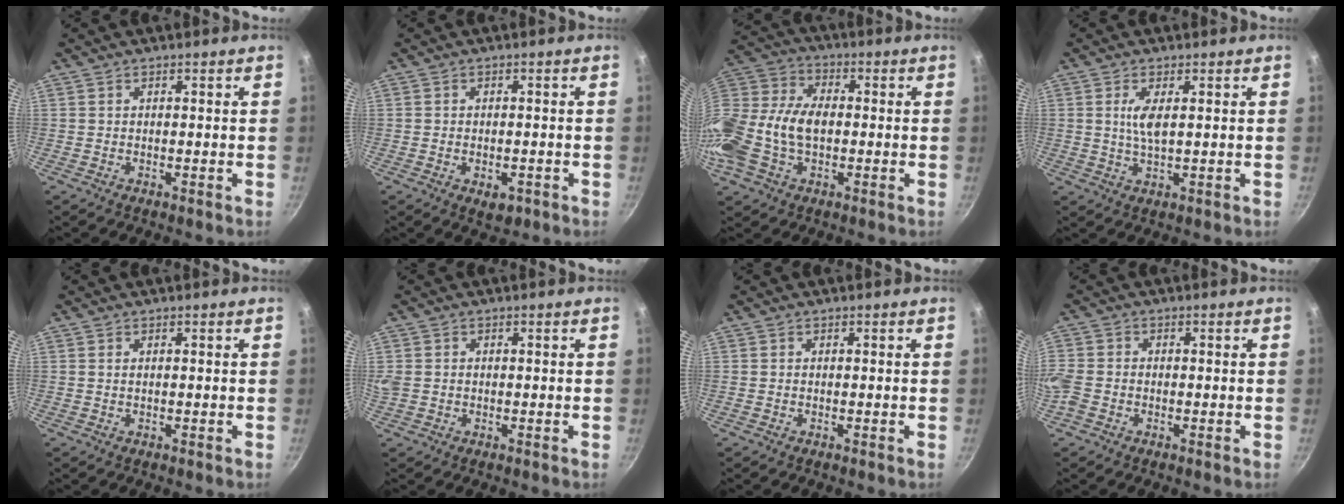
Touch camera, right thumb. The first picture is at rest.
{"total": 3.6, "force": [-1.4, 2.2, 2.5], "torque": [-0.028, 0.003, -0.016]}
{"total": 18.7, "force": [-2.3, 12.6, 13.6], "torque": [-0.285, 0.036, -0.054]}
{"total": 4.2, "force": [0.9, 1.4, 3.8], "torque": [-0.077, -0.003, 0.019]}
{"total": 0.5, "force": [0.1, 0.3, 0.4], "torque": [-0.008, 0.001, 0.002]}
{"total": 3.2, "force": [0.0, 2.7, 1.6], "torque": [-0.034, 0.001, 0.000]}
{"total": 0.0}
{"total": 4.9, "force": [-1.9, 3.7, 2.6], "torque": [-0.064, 0.006, -0.048]}